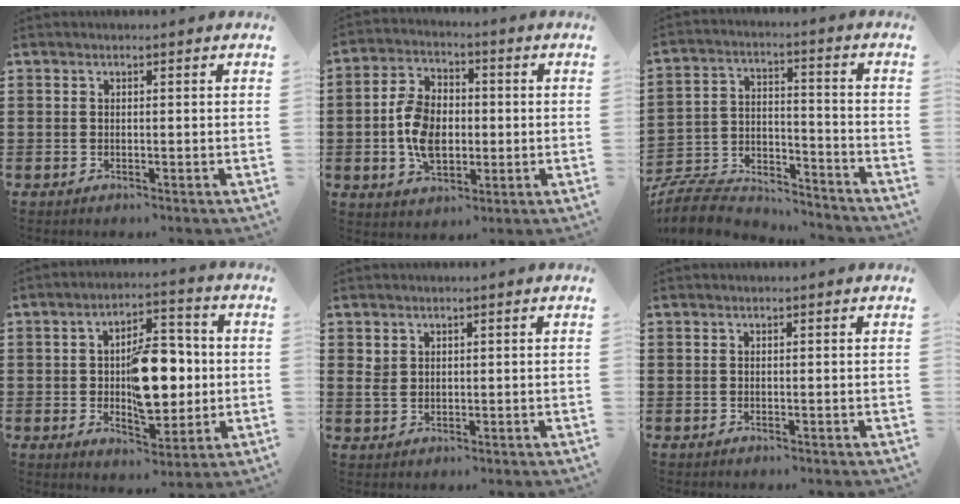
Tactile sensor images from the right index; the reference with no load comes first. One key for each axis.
{"total": 8.5, "fx": -1.0, "fy": 5.8, "fz": 6.1, "tx": -0.143, "ty": 0.010, "tz": -0.021}
{"total": 8.5, "fx": -8.0, "fy": 2.1, "fz": 1.7, "tx": -0.047, "ty": 0.017, "tz": -0.162}
{"total": 11.1, "fx": -0.1, "fy": 5.7, "fz": 9.5, "tx": -0.139, "ty": 0.007, "tz": -0.004}
{"total": 1.9, "fx": 1.0, "fy": 1.5, "fz": 0.7, "tx": -0.019, "ty": 0.005, "tz": 0.020}
{"total": 0.0}